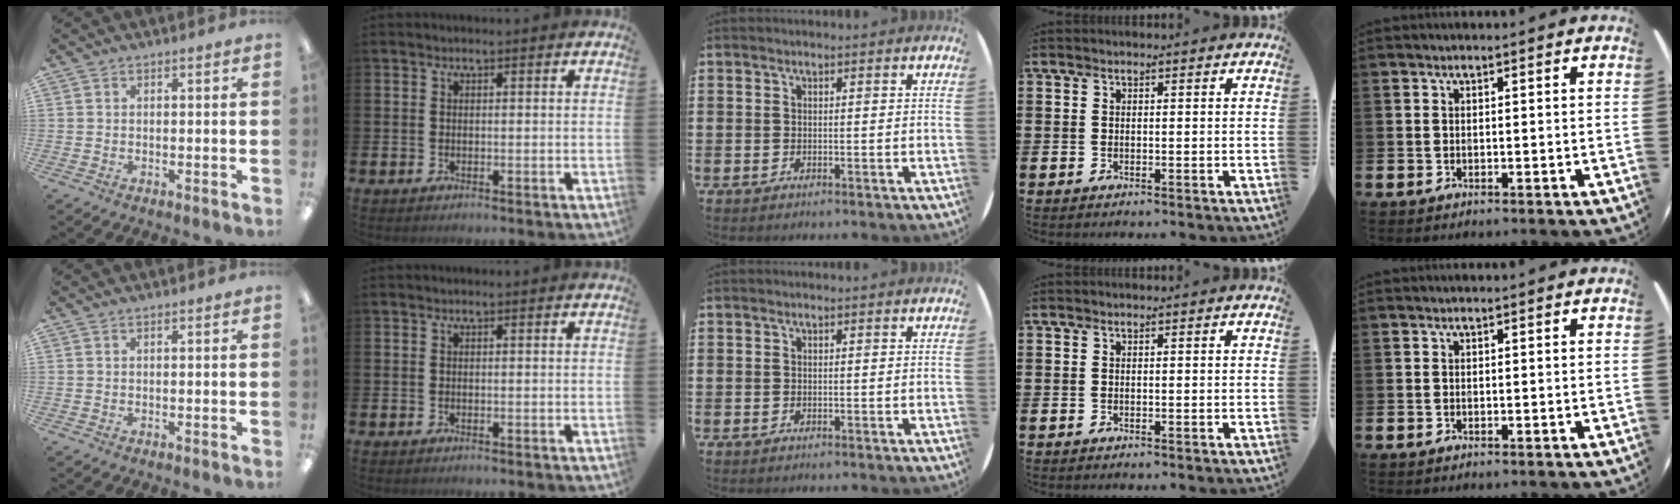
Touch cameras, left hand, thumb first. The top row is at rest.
{}